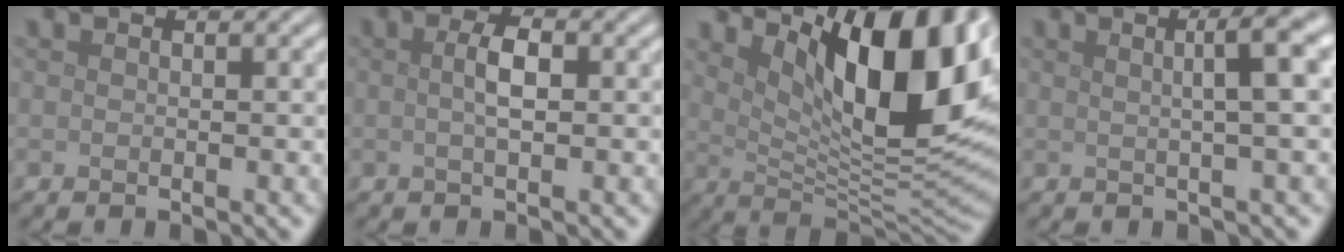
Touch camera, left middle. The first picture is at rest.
{"total": 2.4, "force": [0.2, 0.8, 2.2], "torque": [-0.042, 0.004, 0.000]}
{"total": 13.8, "force": [5.4, 4.9, 11.8], "torque": [-0.157, -0.011, 0.091]}
{"total": 5.0, "force": [1.2, 1.0, 4.7], "torque": [-0.058, 0.021, 0.017]}